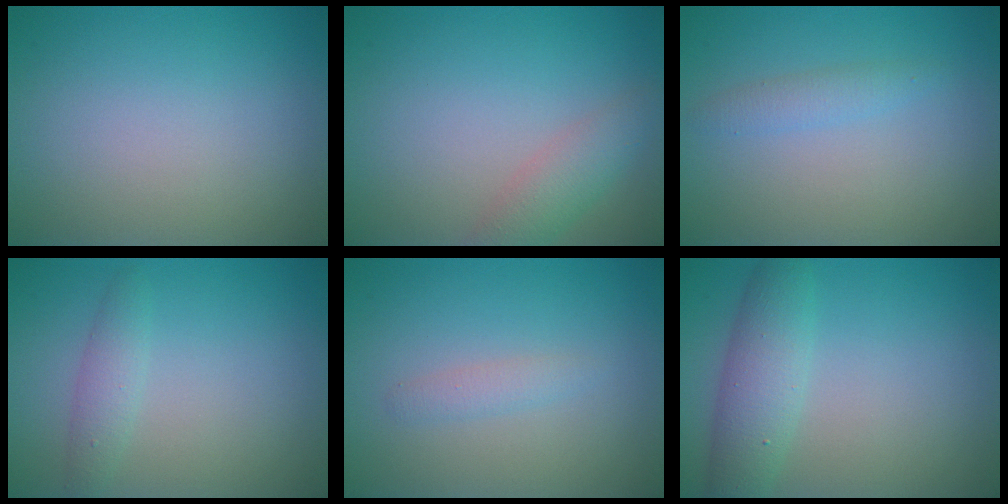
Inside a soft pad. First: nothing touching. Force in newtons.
{"total": 2.5, "press": 2.5, "slide": 0.1}
{"total": 1.4, "press": 1.4, "slide": 0.0}
{"total": 1.7, "press": 1.7, "slide": 0.1}
{"total": 1.1, "press": 1.1, "slide": 0.0}
{"total": 3.8, "press": 3.8, "slide": 0.1}